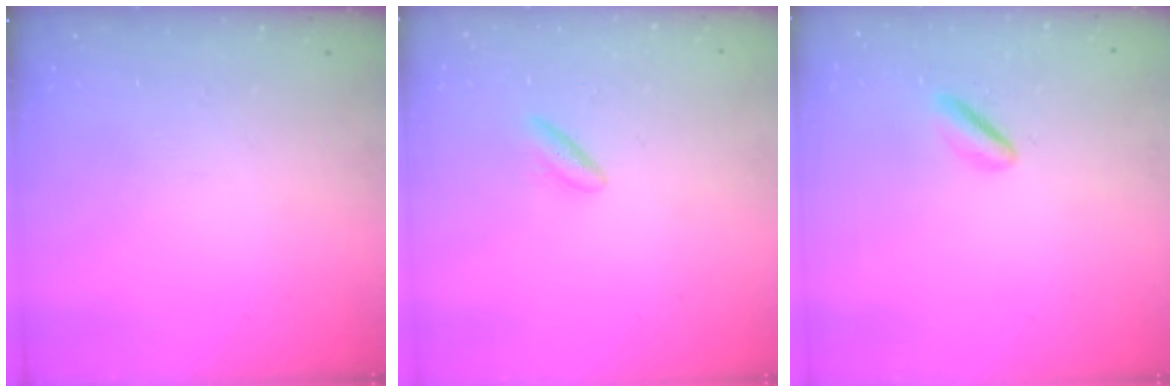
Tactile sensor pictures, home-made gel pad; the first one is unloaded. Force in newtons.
{"total": 2.9, "press": 2.6, "slide": 1.4}
{"total": 2.1, "press": 1.9, "slide": 0.9}